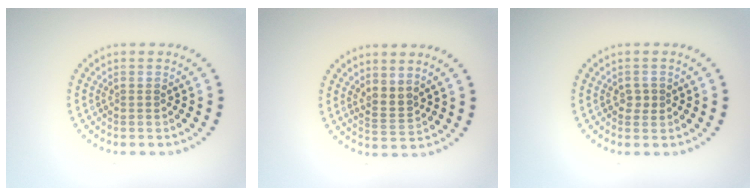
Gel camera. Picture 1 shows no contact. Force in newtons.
{"total": 2.0, "press": 1.4, "slide": 1.4}
{"total": 1.1, "press": 1.1, "slide": 0.3}